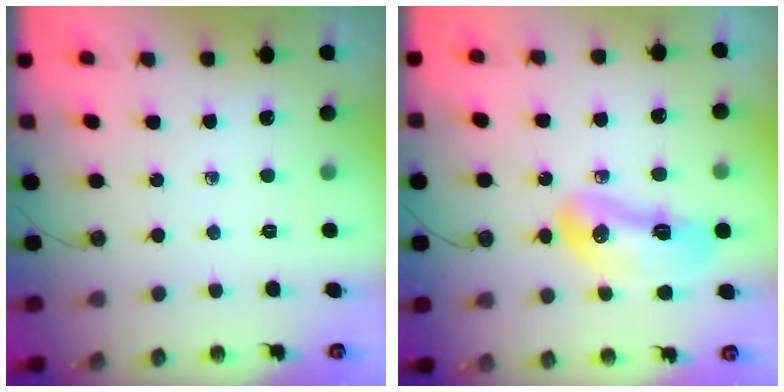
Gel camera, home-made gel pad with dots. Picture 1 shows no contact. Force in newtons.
{"total": 12.2, "press": 12.1, "slide": 1.3}